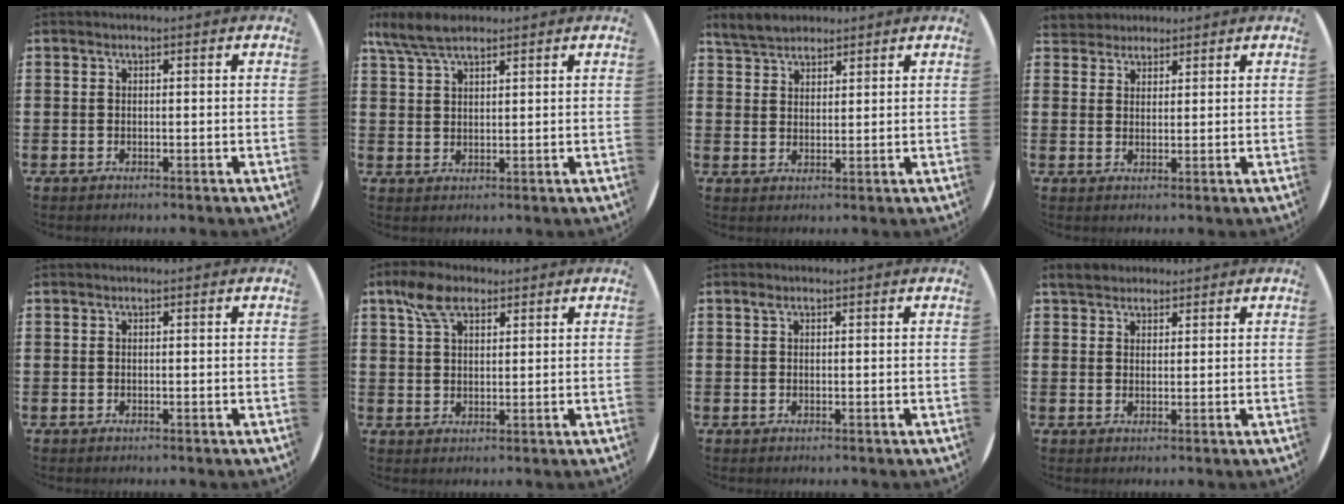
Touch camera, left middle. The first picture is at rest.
{"total": 5.3, "force": [4.2, 1.7, 2.7], "torque": [-0.062, -0.002, 0.078]}
{"total": 4.1, "force": [3.7, 1.5, 0.7], "torque": [-0.025, -0.001, 0.072]}
{"total": 3.0, "force": [2.8, 1.2, -0.3], "torque": [-0.003, 0.002, 0.055]}
{"total": 0.0}
{"total": 5.5, "force": [3.5, 2.9, 3.2], "torque": [-0.064, 0.010, 0.062]}
{"total": 0.6, "force": [0.3, 0.3, 0.3], "torque": [0.001, 0.000, 0.004]}
{"total": 2.7, "force": [2.4, 1.2, 0.4], "torque": [-0.005, 0.004, 0.046]}